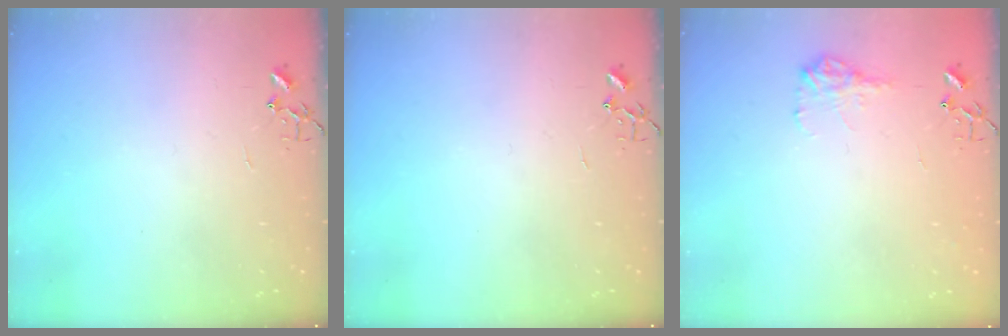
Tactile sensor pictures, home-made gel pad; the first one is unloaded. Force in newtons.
{"total": 0.0}
{"total": 9.3, "press": 9.3, "slide": 0.3}